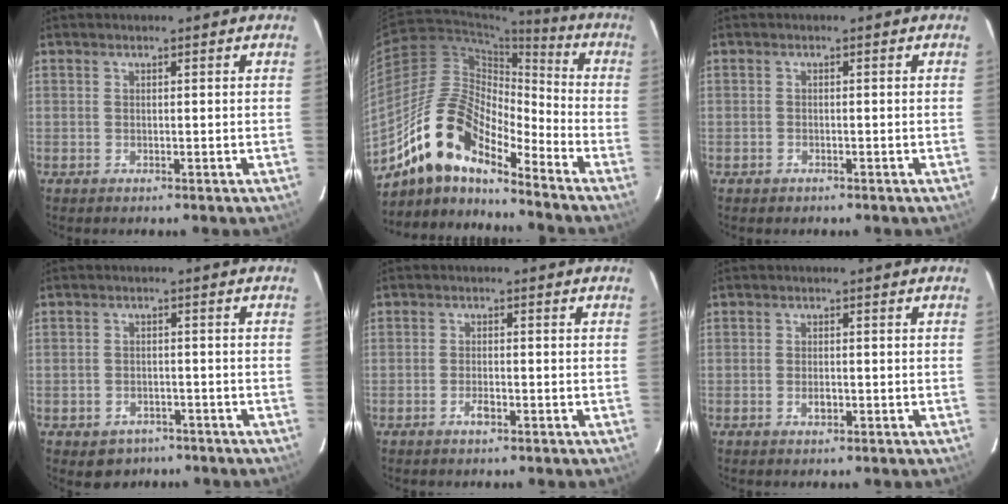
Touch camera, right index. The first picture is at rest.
{"total": 15.6, "force": [-12.1, 5.0, 8.4], "torque": [-0.148, 0.003, -0.242]}
{"total": 0.9, "force": [-0.6, 0.7, 0.1], "torque": [-0.004, 0.003, -0.009]}
{"total": 4.9, "force": [-3.2, 3.6, 1.0], "torque": [-0.030, 0.007, -0.036]}
{"total": 2.2, "force": [-1.3, 0.9, 1.5], "torque": [-0.033, 0.000, -0.024]}
{"total": 1.8, "force": [-0.7, 1.1, 1.3], "torque": [-0.023, 0.000, -0.011]}